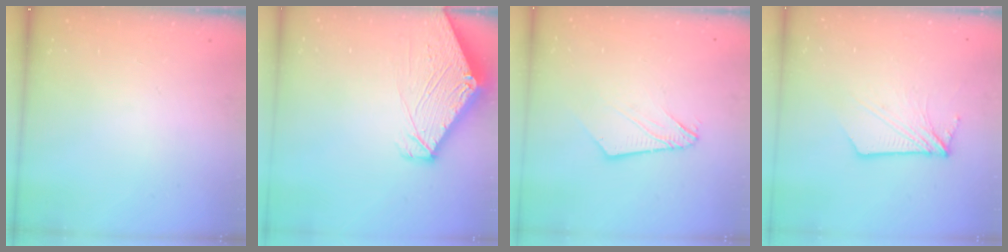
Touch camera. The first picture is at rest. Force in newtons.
{"total": 4.9, "press": 4.9, "slide": 0.5}
{"total": 7.5, "press": 7.5, "slide": 0.6}
{"total": 8.1, "press": 8.1, "slide": 0.4}